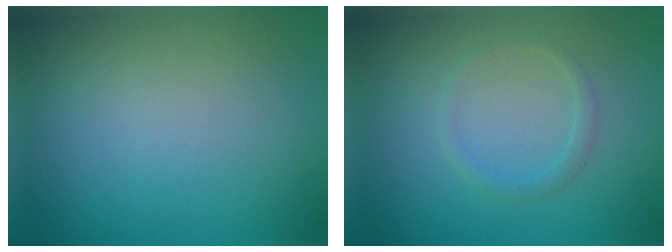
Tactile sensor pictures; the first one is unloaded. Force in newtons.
{"total": 1.1, "press": 1.1, "slide": 0.1}